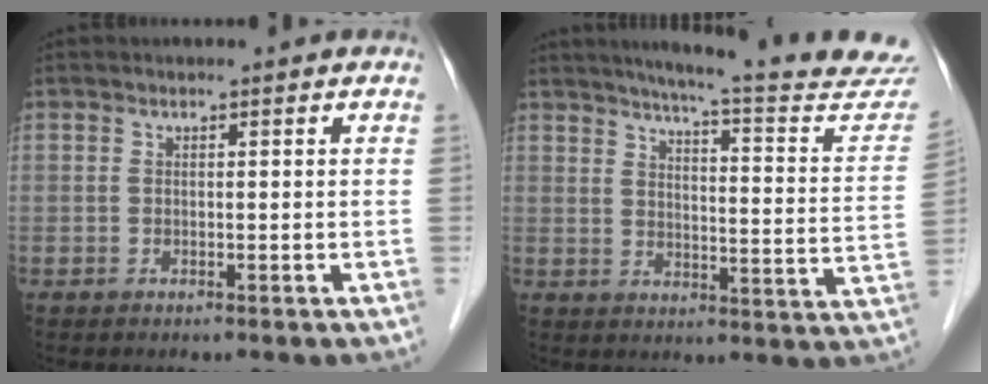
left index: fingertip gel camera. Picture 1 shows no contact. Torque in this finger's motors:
{"motor_torque": [-0.14, -0.44, 0.29, 0.08]}